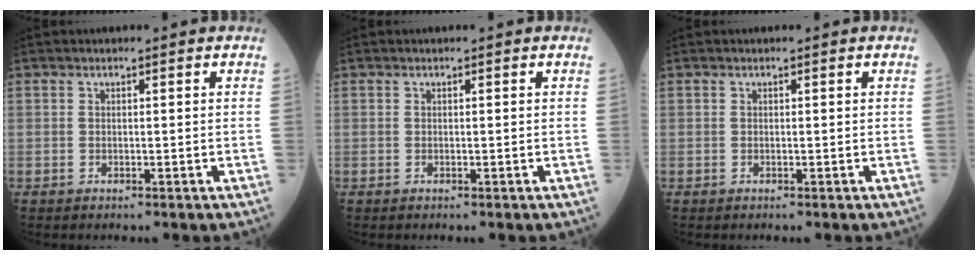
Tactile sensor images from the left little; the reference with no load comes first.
{"total": 0.0}
{"total": 0.0}